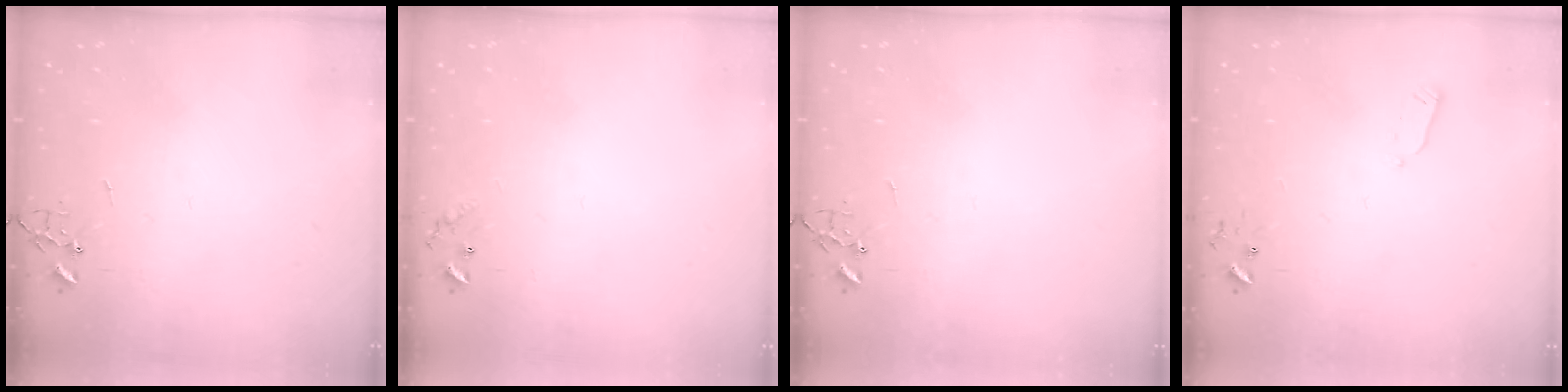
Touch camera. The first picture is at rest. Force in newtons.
{"total": 6.6, "press": 6.6, "slide": 0.5}
{"total": 0.0}
{"total": 2.4, "press": 2.3, "slide": 0.4}